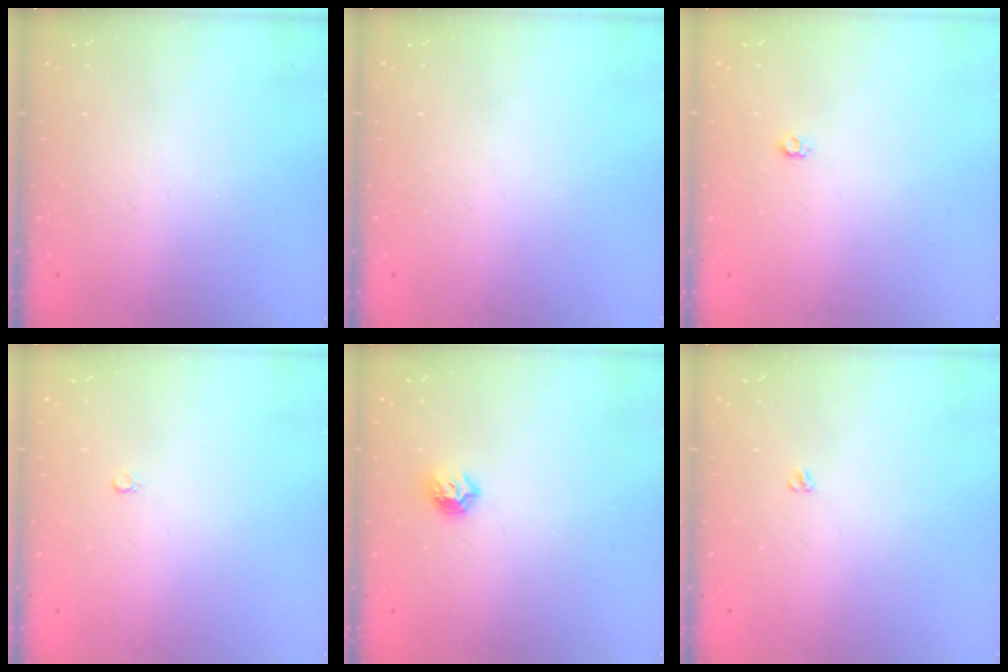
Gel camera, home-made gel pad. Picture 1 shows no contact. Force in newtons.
{"total": 0.0}
{"total": 3.7, "press": 3.7, "slide": 0.4}
{"total": 2.4, "press": 2.4, "slide": 0.2}
{"total": 6.5, "press": 6.5, "slide": 0.9}
{"total": 3.1, "press": 3.0, "slide": 0.4}